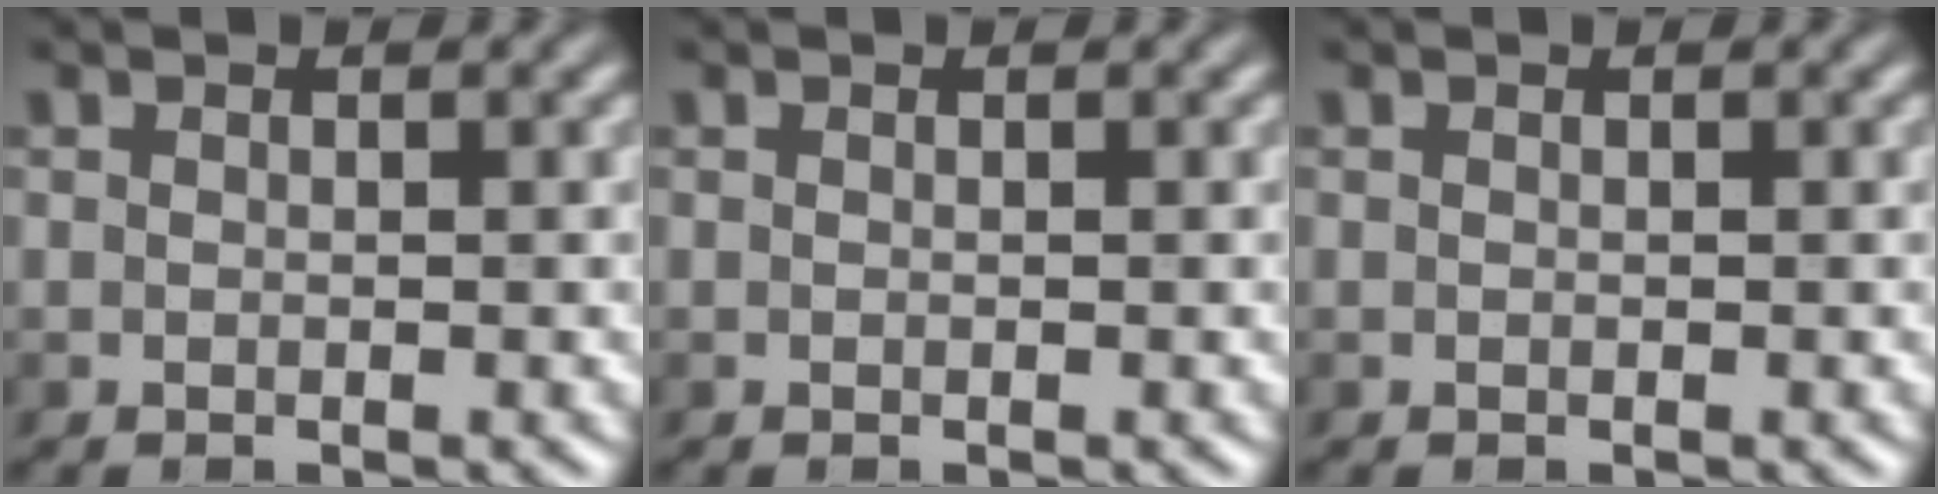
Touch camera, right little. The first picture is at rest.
{"total": 0.0}
{"total": 0.0}